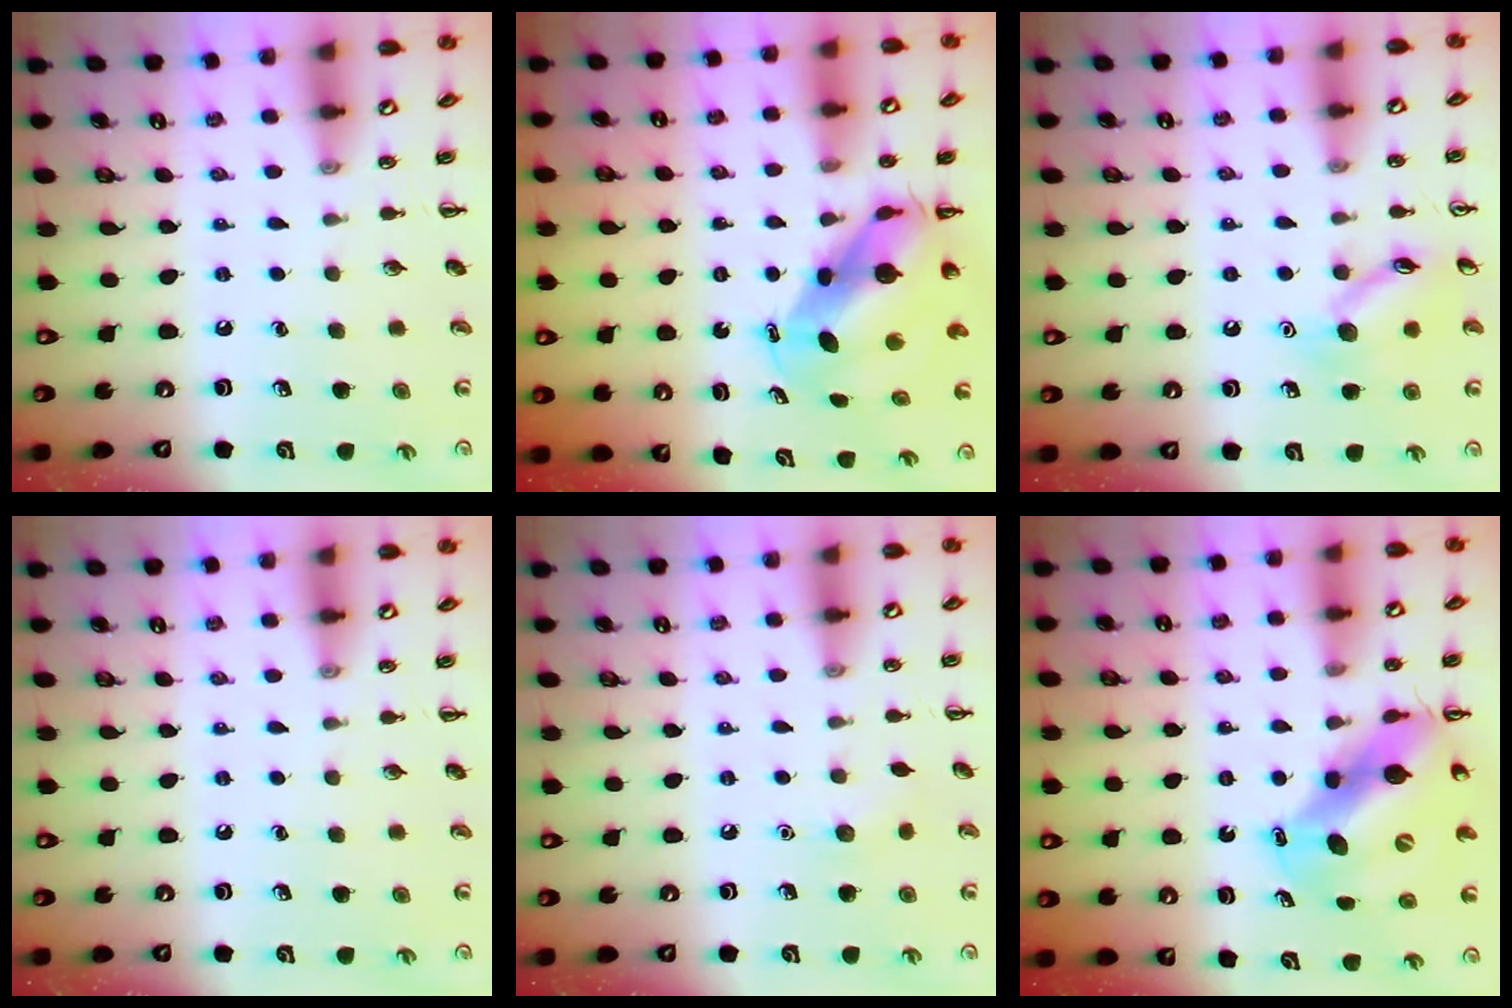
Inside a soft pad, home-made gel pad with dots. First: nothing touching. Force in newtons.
{"total": 7.5, "press": 7.2, "slide": 2.2}
{"total": 10.7, "press": 10.6, "slide": 0.6}
{"total": 0.0}
{"total": 4.8, "press": 4.6, "slide": 1.4}
{"total": 10.8, "press": 10.4, "slide": 2.8}